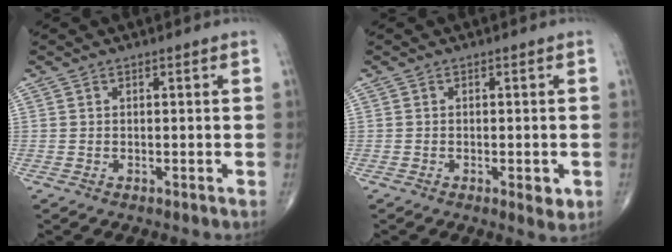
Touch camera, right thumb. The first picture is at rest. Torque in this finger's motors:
{"motor_torque": [0.60, 0.82, -0.13, -0.09, 0.12]}